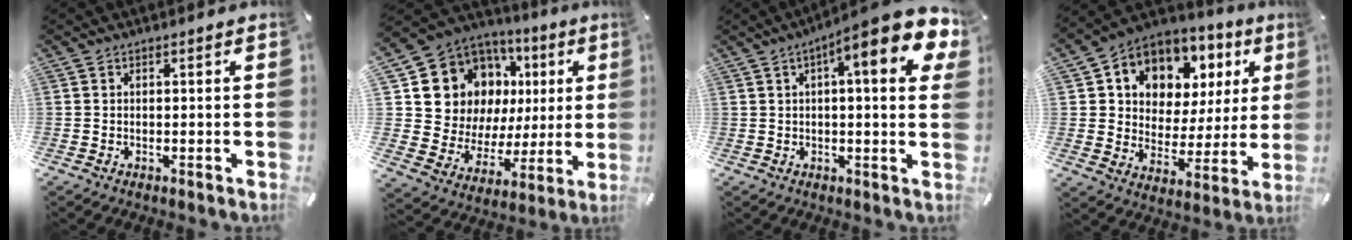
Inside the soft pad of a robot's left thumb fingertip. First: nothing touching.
{"total": 16.0, "force": [6.8, 12.7, 6.9], "torque": [-0.125, -0.049, 0.146]}
{"total": 14.4, "force": [6.2, 3.5, 12.5], "torque": [-0.173, -0.033, 0.092]}
{"total": 9.1, "force": [5.1, 7.4, 1.8], "torque": [-0.050, -0.047, 0.095]}